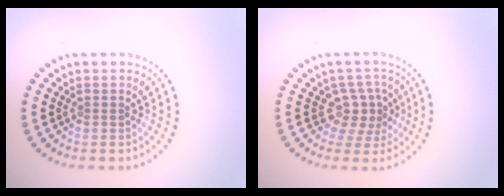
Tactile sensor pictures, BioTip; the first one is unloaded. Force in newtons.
{"total": 3.0, "press": 2.2, "slide": 2.0}